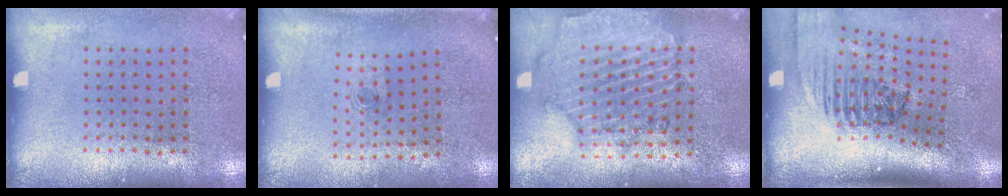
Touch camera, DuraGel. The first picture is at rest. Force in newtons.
{"total": 0.6, "press": 0.3, "slide": 0.5}
{"total": 1.4, "press": 1.4, "slide": 0.2}
{"total": 2.4, "press": 1.5, "slide": 1.8}